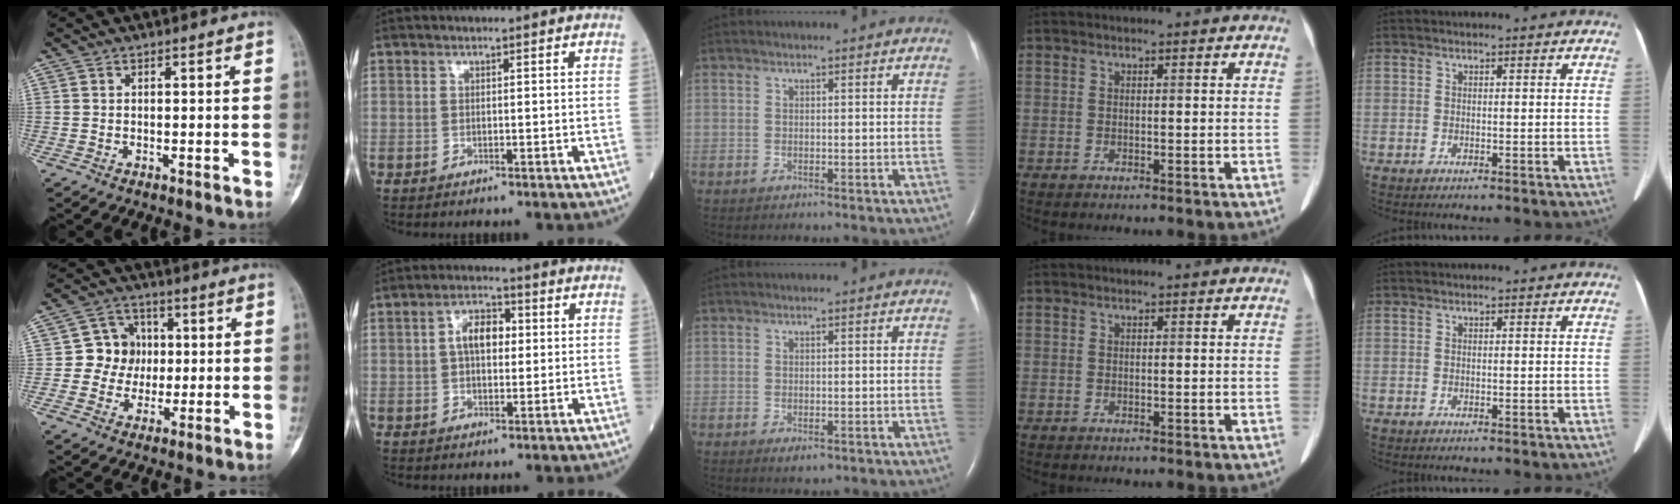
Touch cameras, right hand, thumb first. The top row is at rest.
{"thumb": {"total": 8.1, "force": [0.3, 7.6, 2.7], "torque": [0.005, 0.015, -0.003]}, "index": {"total": 5.8, "force": [0.8, 3.0, 4.8], "torque": [-0.090, 0.015, 0.011]}, "middle": {"total": 1.4, "force": [-0.7, 0.7, 1.0], "torque": [-0.015, -0.002, -0.004]}}